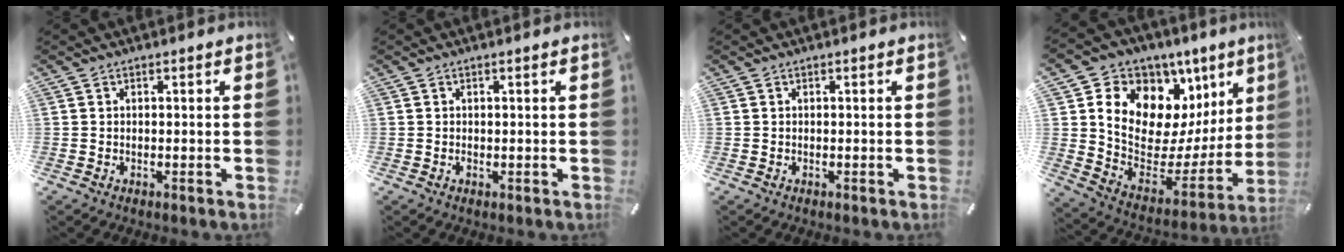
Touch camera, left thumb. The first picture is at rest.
{"total": 0.6, "force": [0.1, 0.1, 0.6], "torque": [-0.012, -0.002, 0.002]}
{"total": 0.0}
{"total": 13.5, "force": [6.4, 9.8, 6.6], "torque": [-0.098, -0.075, 0.115]}